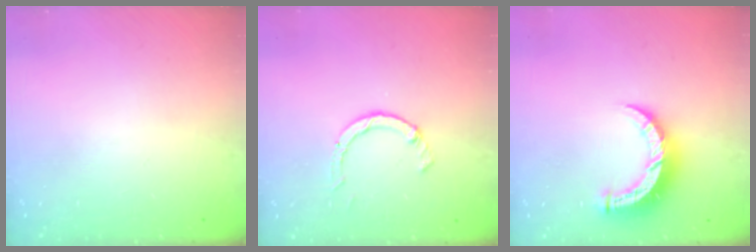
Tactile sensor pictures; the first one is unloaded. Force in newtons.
{"total": 2.3, "press": 2.3, "slide": 0.3}
{"total": 8.6, "press": 8.6, "slide": 0.6}